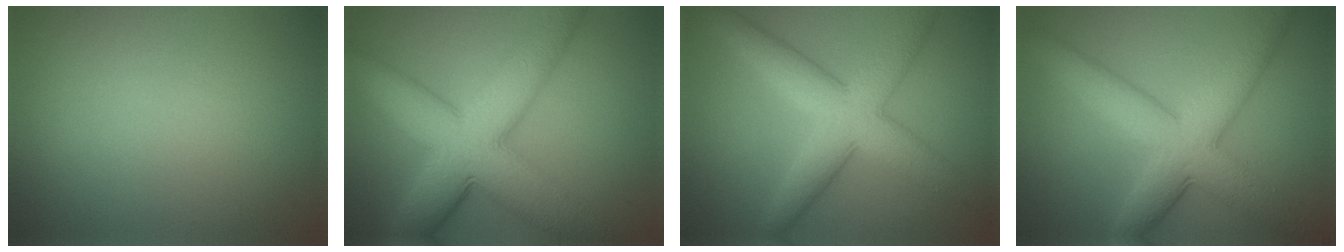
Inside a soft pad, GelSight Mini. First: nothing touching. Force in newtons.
{"total": 11.9, "press": 11.9, "slide": 0.3}
{"total": 6.8, "press": 6.8, "slide": 0.2}
{"total": 7.6, "press": 7.5, "slide": 0.3}